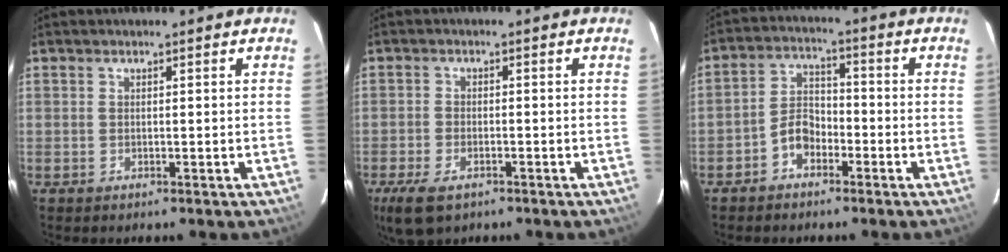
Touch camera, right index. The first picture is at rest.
{"total": 7.1, "force": [-4.4, 3.6, 4.3], "torque": [-0.113, -0.020, -0.081]}
{"total": 5.2, "force": [-3.2, 3.3, 2.5], "torque": [-0.051, 0.020, -0.057]}